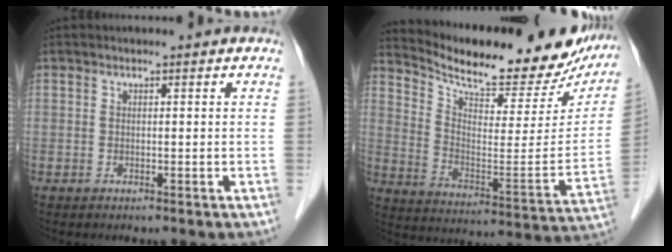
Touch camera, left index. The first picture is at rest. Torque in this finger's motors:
{"motor_torque": [0.23, -0.24, 0.17, 0.06]}